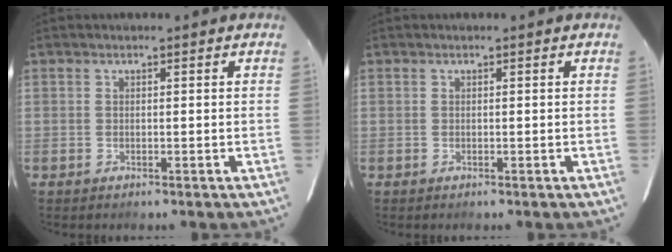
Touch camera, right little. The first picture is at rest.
{"total": 0.0}